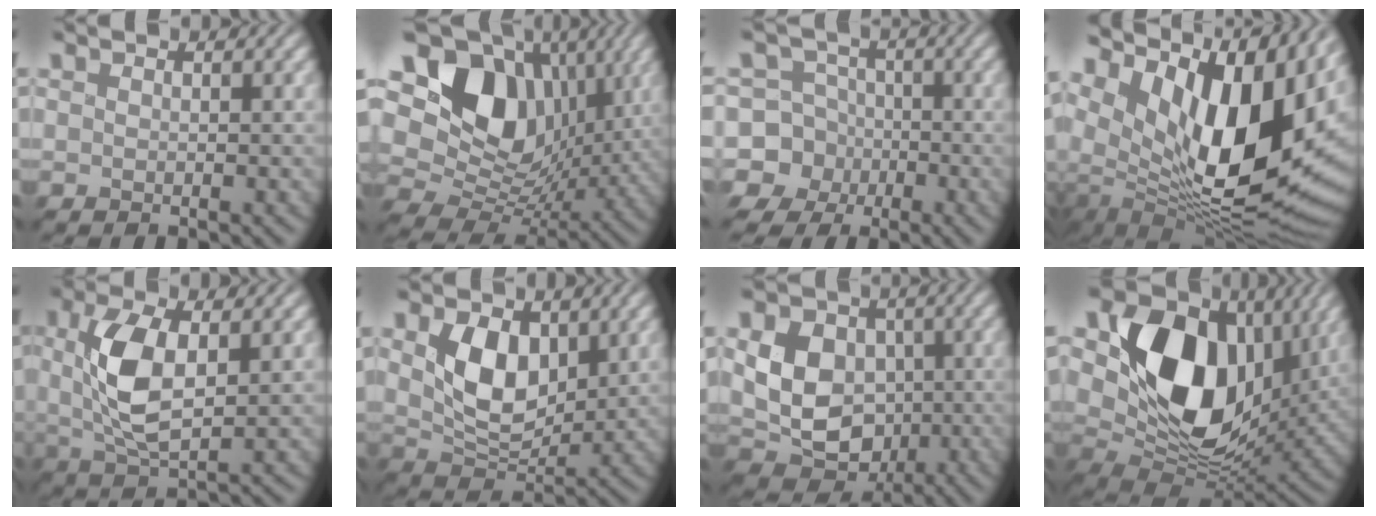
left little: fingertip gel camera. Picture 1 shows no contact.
{"total": 16.4, "force": [4.3, 12.3, 10.0], "torque": [-0.195, 0.017, 0.074]}
{"total": 10.1, "force": [-3.3, 9.3, 2.1], "torque": [-0.052, 0.012, -0.095]}
{"total": 18.7, "force": [4.2, 11.5, 14.2], "torque": [-0.239, 0.007, 0.079]}
{"total": 6.7, "force": [0.7, 3.0, 5.9], "torque": [-0.123, -0.001, 0.013]}
{"total": 6.5, "force": [1.7, 4.0, 4.9], "torque": [-0.091, -0.014, 0.028]}
{"total": 9.5, "force": [0.4, 7.4, 5.9], "torque": [-0.113, 0.000, -0.006]}
{"total": 15.9, "force": [4.2, 11.2, 10.6], "torque": [-0.183, -0.001, 0.070]}